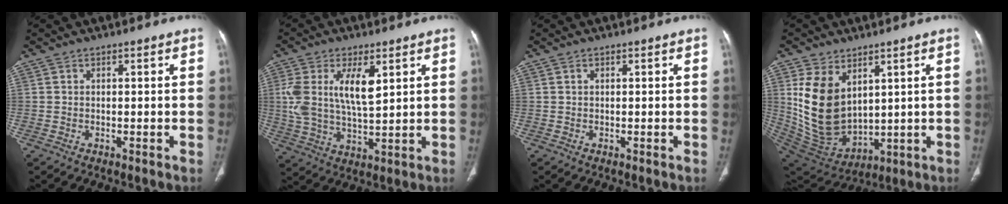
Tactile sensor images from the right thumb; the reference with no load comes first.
{"total": 11.7, "force": [3.7, 5.1, 9.8], "torque": [-0.193, -0.012, 0.076]}
{"total": 0.5, "force": [0.2, 0.3, 0.3], "torque": [-0.008, 0.001, 0.004]}
{"total": 15.5, "force": [4.5, 10.0, 10.9], "torque": [-0.184, -0.027, 0.118]}